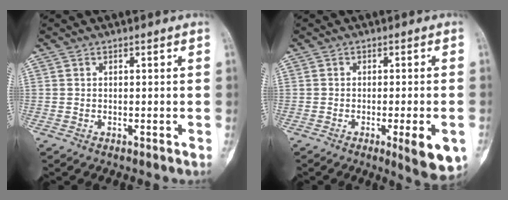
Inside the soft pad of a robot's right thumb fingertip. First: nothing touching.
{"total": 8.2, "force": [-3.0, 1.8, 7.4], "torque": [-0.089, -0.006, -0.036]}